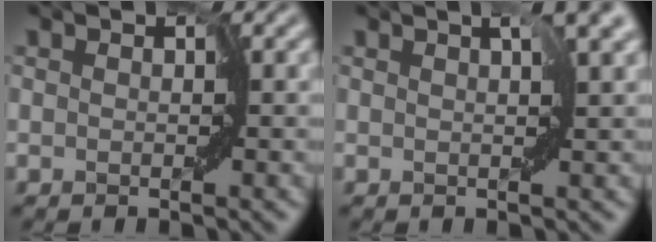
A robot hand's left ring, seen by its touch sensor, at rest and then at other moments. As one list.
[{"total": 2.9, "force": [1.4, 0.4, 2.5], "torque": [-0.042, 0.007, 0.025]}]